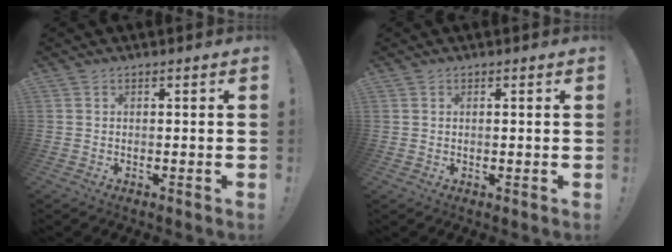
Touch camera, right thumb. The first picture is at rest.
{"total": 1.1, "force": [0.6, 0.9, -0.3], "torque": [0.010, 0.001, 0.009]}